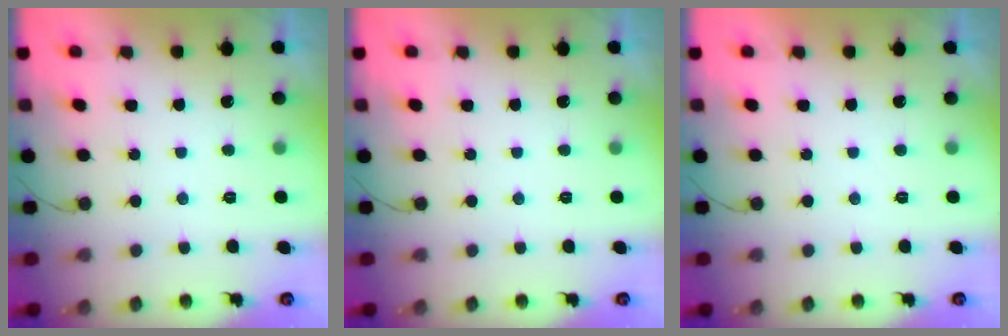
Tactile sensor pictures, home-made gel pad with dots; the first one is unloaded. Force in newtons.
{"total": 0.0}
{"total": 1.7, "press": 1.7, "slide": 0.1}